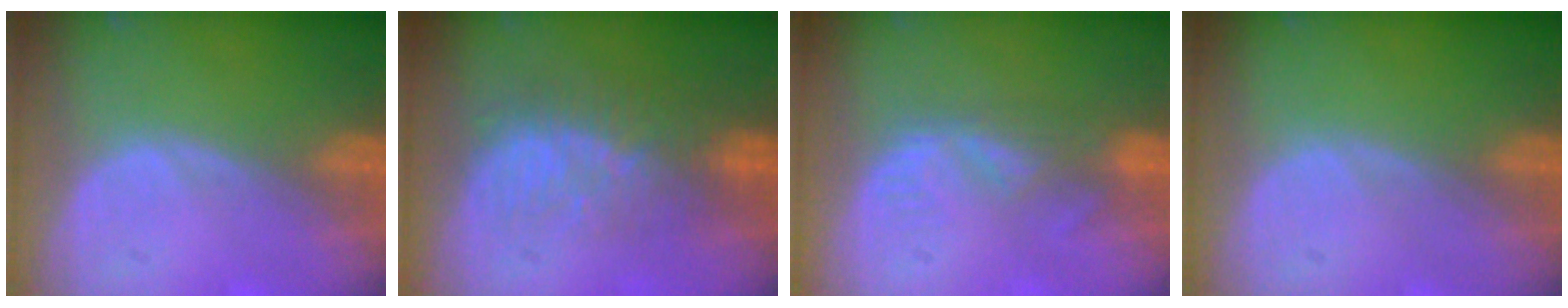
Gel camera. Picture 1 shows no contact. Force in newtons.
{"total": 8.4, "press": 7.5, "slide": 3.8}
{"total": 4.0, "press": 3.6, "slide": 1.7}
{"total": 0.0}